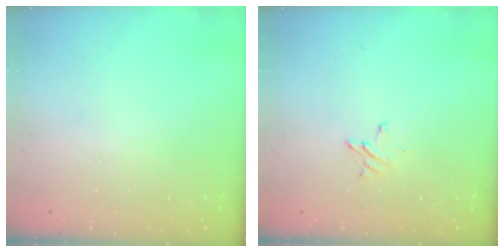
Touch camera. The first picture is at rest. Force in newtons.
{"total": 2.6, "press": 2.6, "slide": 0.2}